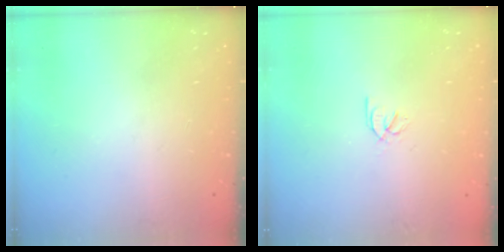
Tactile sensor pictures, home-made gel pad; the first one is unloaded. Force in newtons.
{"total": 2.1, "press": 2.1, "slide": 0.1}